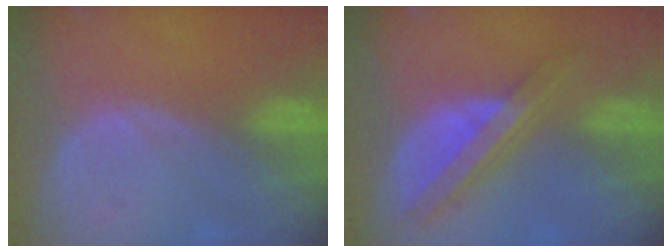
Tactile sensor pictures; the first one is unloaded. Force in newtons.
{"total": 8.1, "press": 6.9, "slide": 4.4}